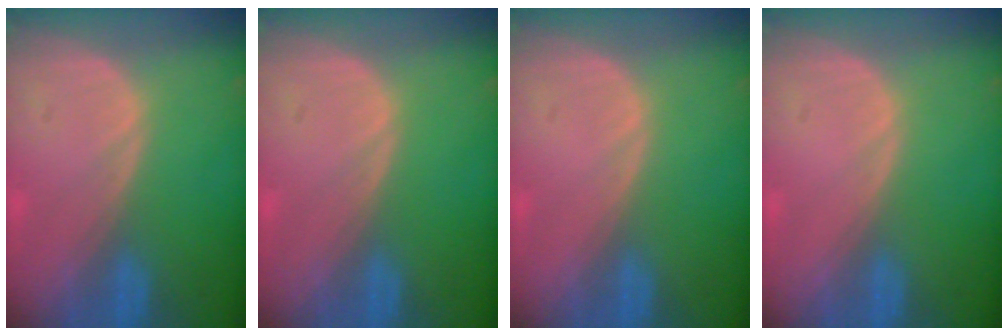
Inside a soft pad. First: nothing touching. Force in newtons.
{"total": 0.0}
{"total": 0.0}
{"total": 0.0}